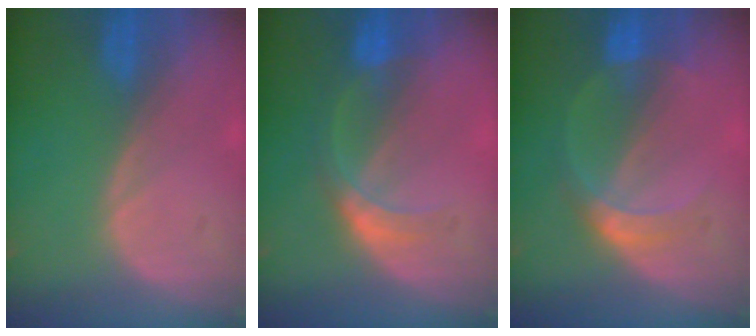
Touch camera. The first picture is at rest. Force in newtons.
{"total": 5.3, "press": 4.8, "slide": 2.2}
{"total": 5.2, "press": 4.8, "slide": 1.9}